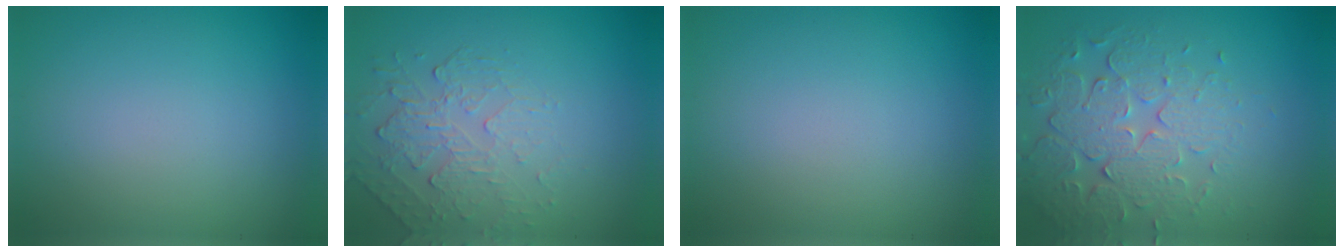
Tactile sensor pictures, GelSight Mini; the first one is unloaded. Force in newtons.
{"total": 2.2, "press": 1.4, "slide": 1.7}
{"total": 0.0}
{"total": 5.1, "press": 4.5, "slide": 2.5}